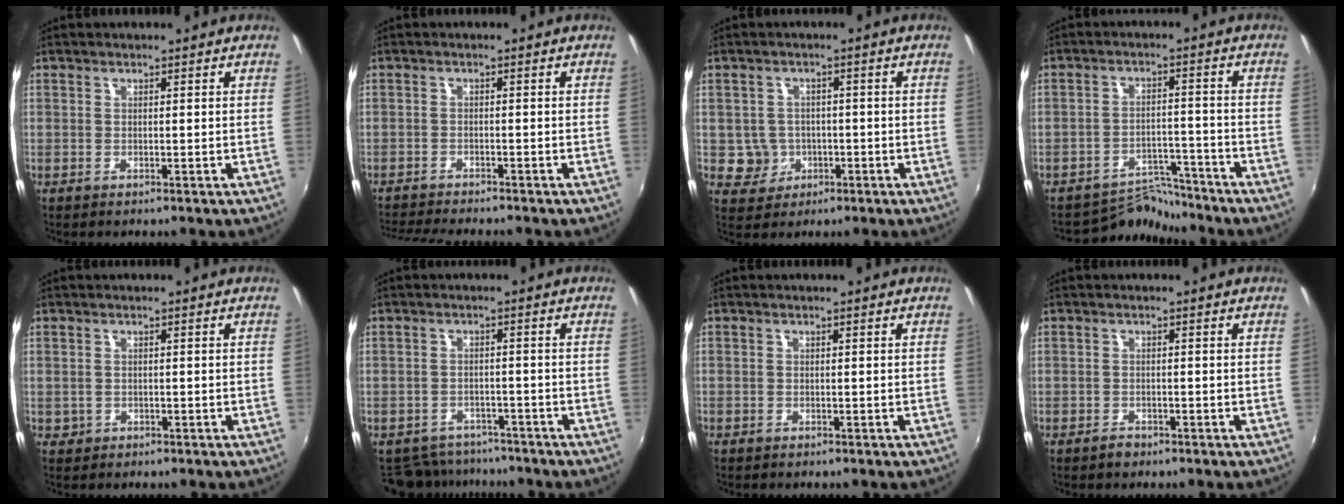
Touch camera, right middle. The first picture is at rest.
{"total": 6.5, "force": [-6.2, 0.1, 2.1], "torque": [-0.058, -0.020, -0.105]}
{"total": 4.6, "force": [-1.1, 4.4, 0.7], "torque": [-0.025, 0.010, -0.007]}
{"total": 6.7, "force": [-6.5, 1.3, -0.7], "torque": [-0.003, 0.017, -0.107]}
{"total": 1.3, "force": [-0.5, 1.2, 0.3], "torque": [-0.009, -0.003, -0.004]}
{"total": 8.6, "force": [-7.5, 3.8, 1.5], "torque": [-0.047, 0.002, -0.107]}
{"total": 0.7, "force": [-0.6, 0.3, 0.1], "torque": [-0.005, 0.002, -0.009]}
{"total": 1.4, "force": [-1.3, 0.6, 0.3], "torque": [-0.008, -0.001, -0.021]}